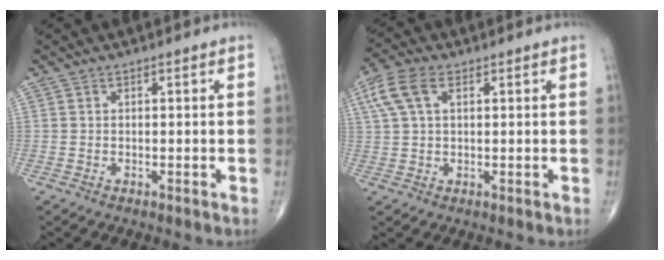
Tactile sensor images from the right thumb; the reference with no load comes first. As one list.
[{"total": 6.9, "force": [2.6, 3.8, 5.2], "torque": [-0.125, 0.018, 0.053]}]